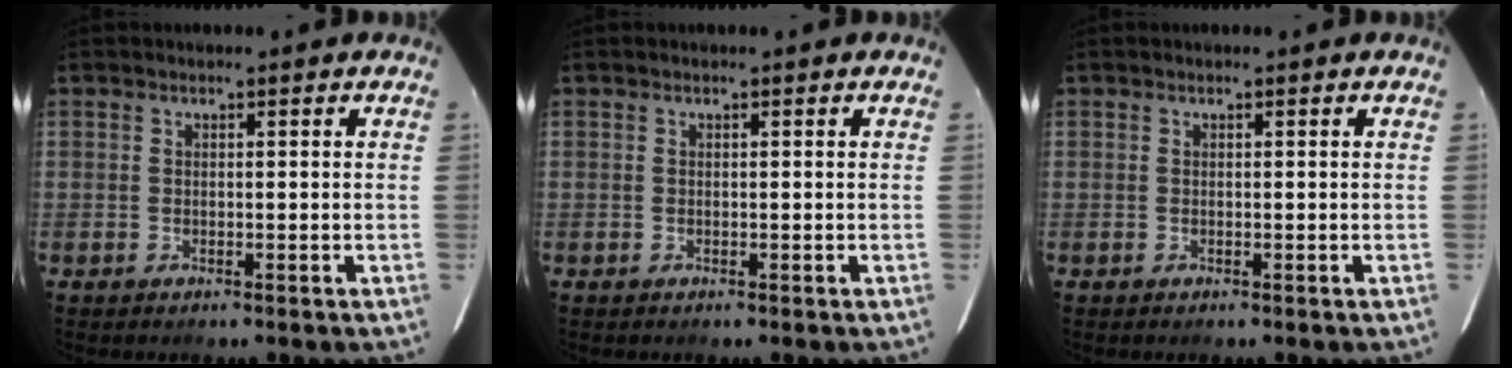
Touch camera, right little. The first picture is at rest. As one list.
[{"total": 0.0}, {"total": 0.0}]